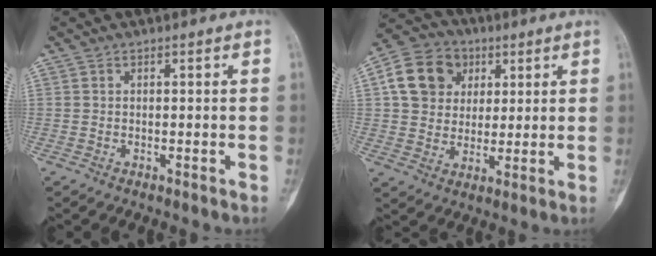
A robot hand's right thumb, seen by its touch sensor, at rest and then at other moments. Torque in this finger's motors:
{"motor_torque": [-0.25, 0.62, 0.56, -0.41, 0.16]}